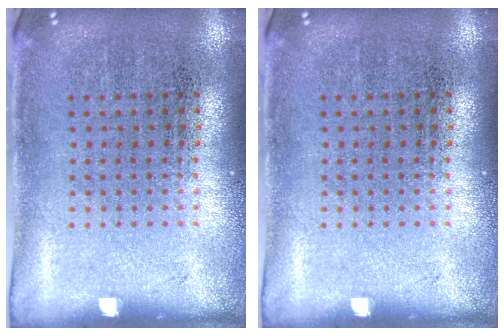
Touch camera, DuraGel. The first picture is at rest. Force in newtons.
{"total": 0.0}